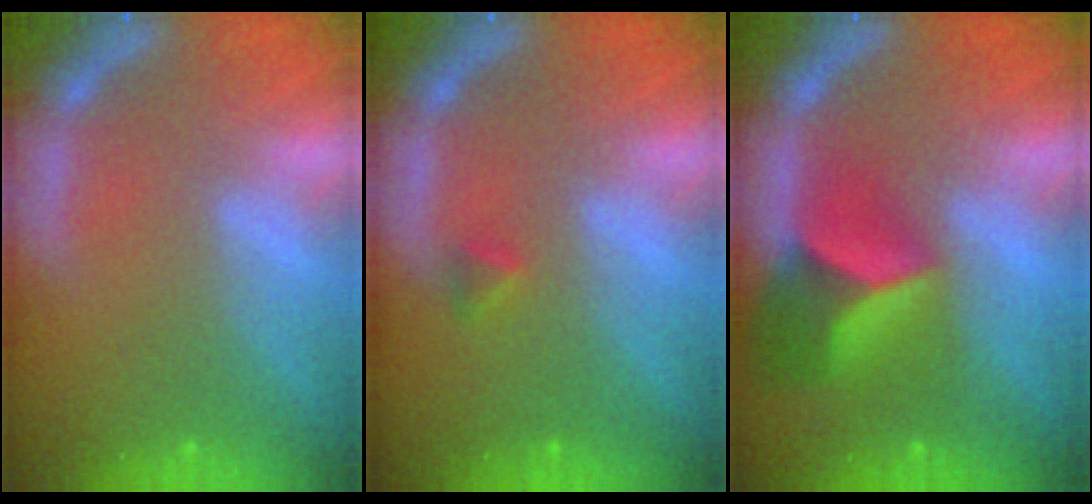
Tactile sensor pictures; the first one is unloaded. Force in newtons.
{"total": 0.9}
{"total": 6.4}